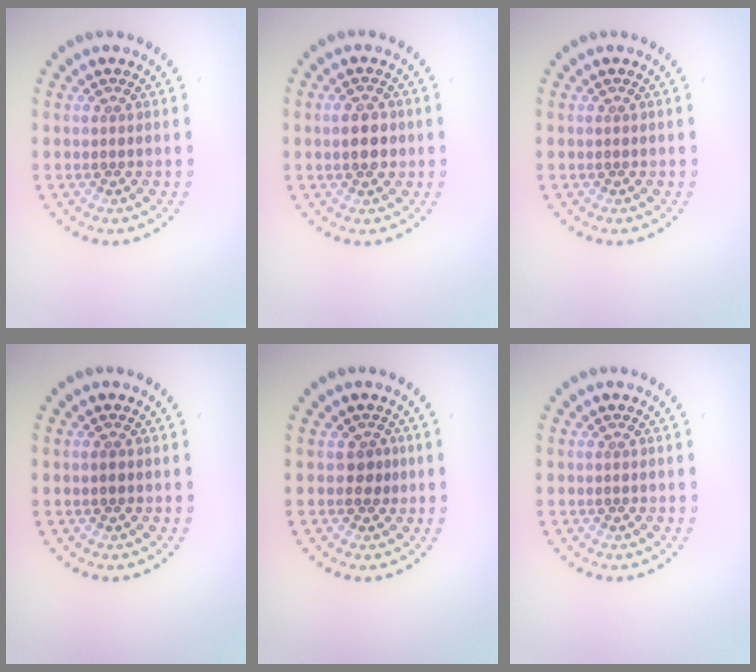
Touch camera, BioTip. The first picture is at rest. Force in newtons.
{"total": 2.3, "press": 2.3, "slide": 0.2}
{"total": 0.0}
{"total": 0.6, "press": 0.6, "slide": 0.0}
{"total": 1.2, "press": 1.0, "slide": 0.7}
{"total": 0.0}